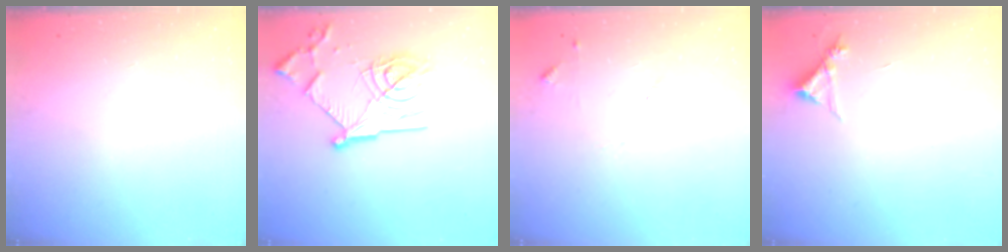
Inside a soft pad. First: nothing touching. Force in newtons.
{"total": 19.8, "press": 19.7, "slide": 1.2}
{"total": 6.7, "press": 6.6, "slide": 0.6}
{"total": 4.3, "press": 4.2, "slide": 0.4}